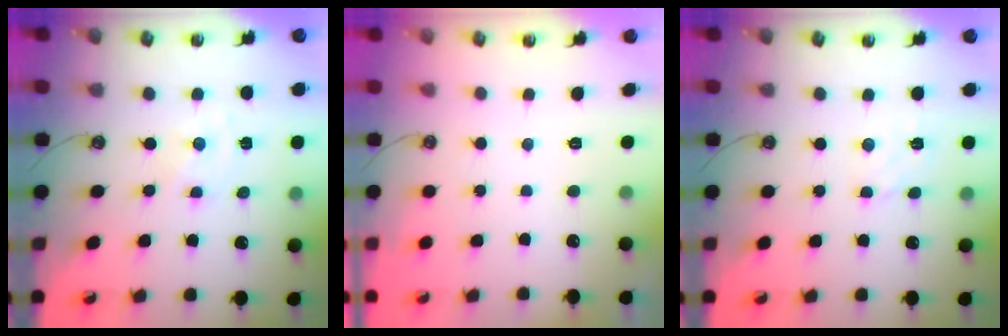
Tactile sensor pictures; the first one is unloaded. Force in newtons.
{"total": 0.0}
{"total": 3.0, "press": 2.9, "slide": 0.5}